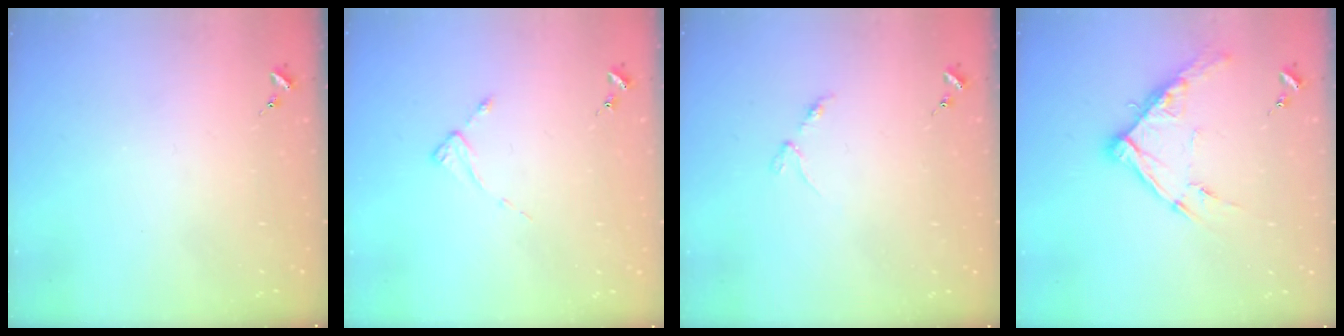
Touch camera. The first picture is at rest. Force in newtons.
{"total": 2.0, "press": 2.0, "slide": 0.3}
{"total": 2.9, "press": 2.8, "slide": 0.4}
{"total": 12.4, "press": 12.3, "slide": 1.0}